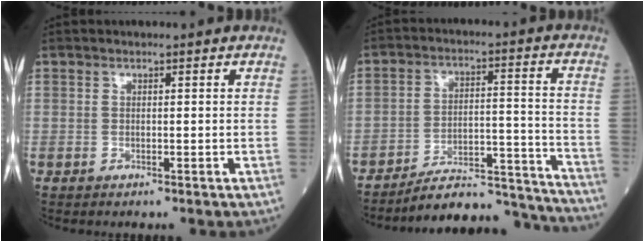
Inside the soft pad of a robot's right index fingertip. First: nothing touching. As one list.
[{"total": 15.3, "force": [-15.1, 1.4, 2.2], "torque": [-0.007, 0.050, -0.217]}]